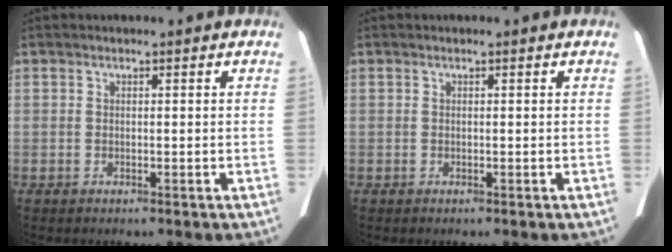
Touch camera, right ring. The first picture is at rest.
{"total": 0.0}